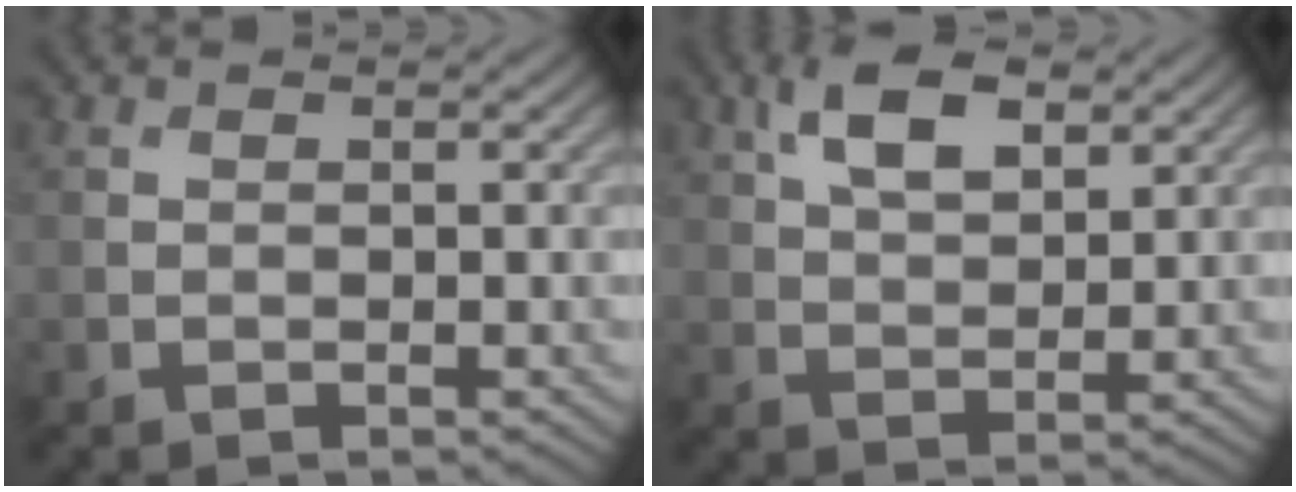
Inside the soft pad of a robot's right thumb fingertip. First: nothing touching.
{"total": 6.5, "force": [3.3, 3.2, 4.7], "torque": [-0.097, 0.006, 0.061]}